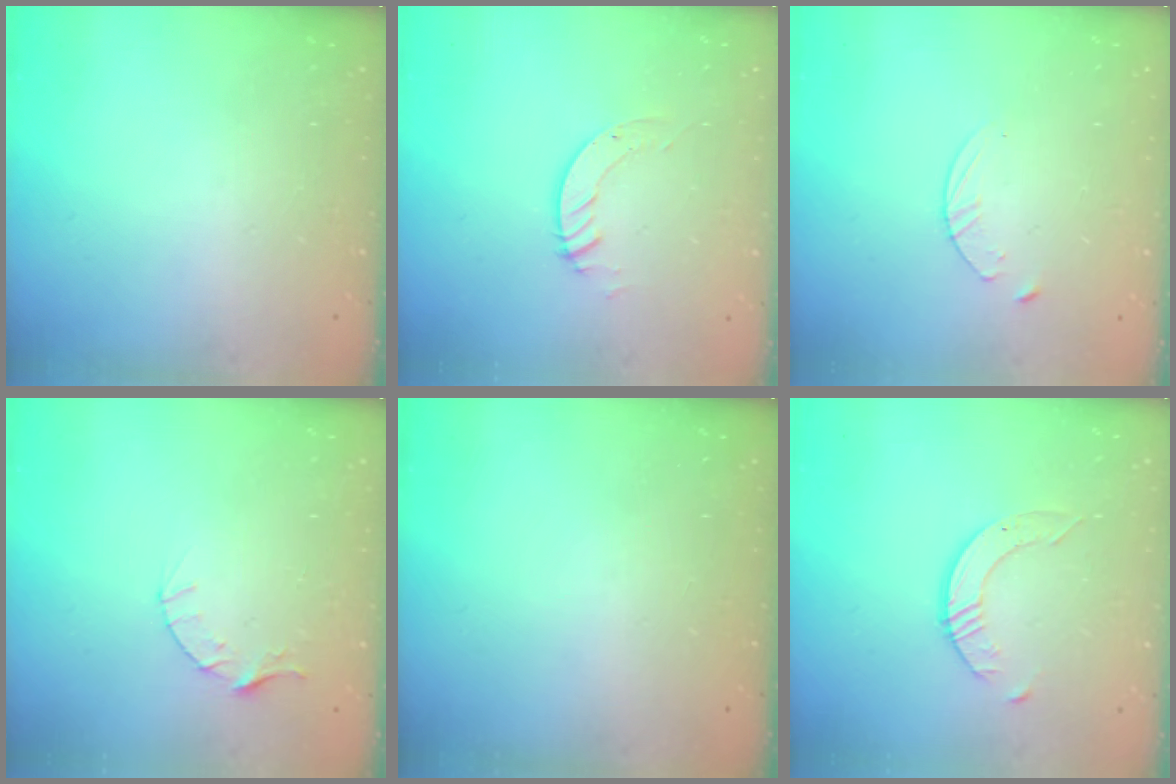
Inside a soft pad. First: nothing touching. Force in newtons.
{"total": 3.8, "press": 3.8, "slide": 0.4}
{"total": 3.1, "press": 3.1, "slide": 0.3}
{"total": 3.5, "press": 3.5, "slide": 0.4}
{"total": 0.0}
{"total": 3.7, "press": 3.7, "slide": 0.4}